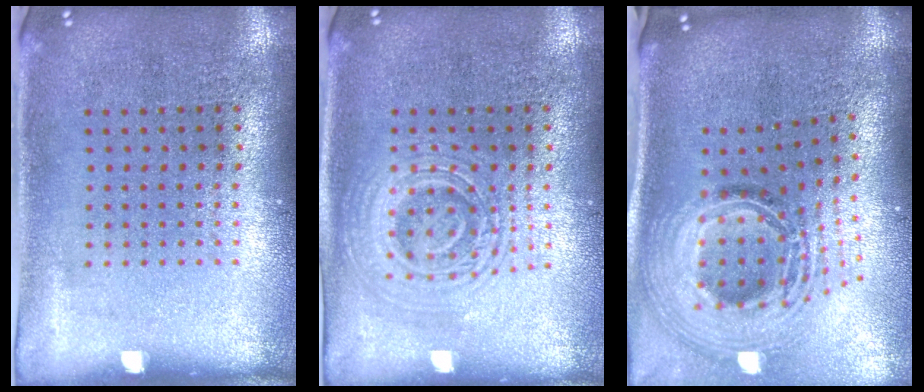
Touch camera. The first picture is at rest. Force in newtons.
{"total": 2.7, "press": 2.7, "slide": 0.5}
{"total": 2.5, "press": 1.8, "slide": 1.8}